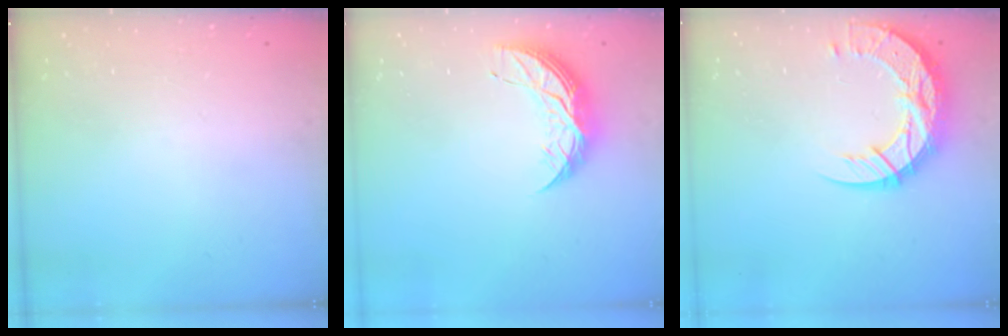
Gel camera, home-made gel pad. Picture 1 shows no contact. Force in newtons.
{"total": 8.4, "press": 8.4, "slide": 0.4}
{"total": 14.5, "press": 14.5, "slide": 1.3}